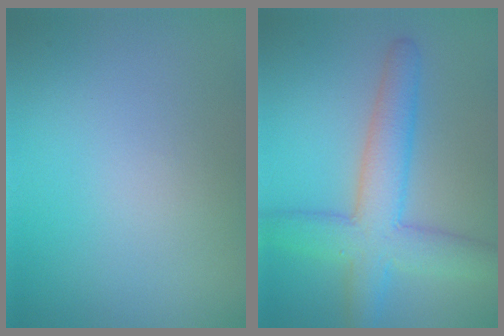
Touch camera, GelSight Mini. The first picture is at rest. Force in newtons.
{"total": 6.2, "press": 6.2, "slide": 0.3}